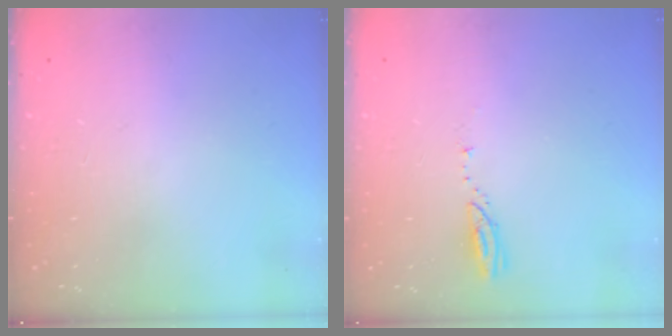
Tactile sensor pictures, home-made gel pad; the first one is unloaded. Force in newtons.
{"total": 3.0, "press": 3.0, "slide": 0.1}